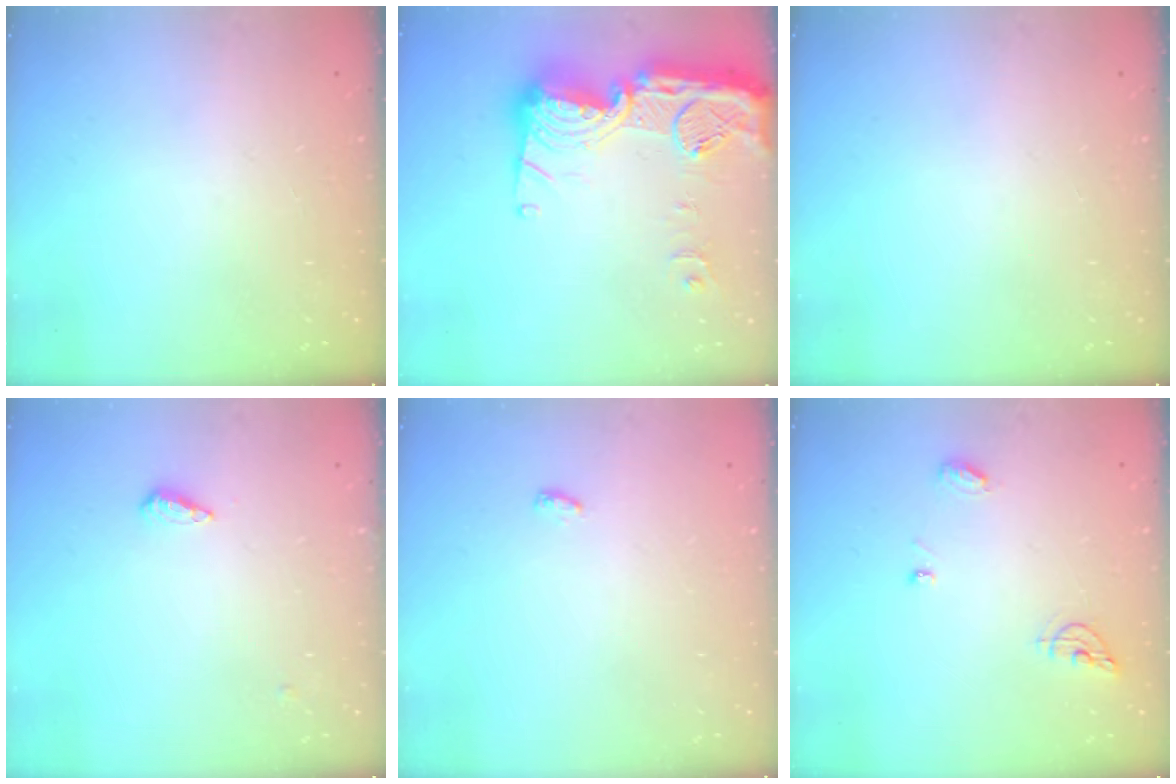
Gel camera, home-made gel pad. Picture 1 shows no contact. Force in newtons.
{"total": 23.2, "press": 23.1, "slide": 2.1}
{"total": 0.0}
{"total": 3.5, "press": 3.5, "slide": 0.4}
{"total": 6.4, "press": 3.3, "slide": 5.5}
{"total": 6.7, "press": 6.7, "slide": 0.3}